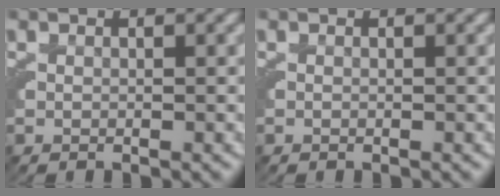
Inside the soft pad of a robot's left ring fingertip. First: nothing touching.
{"total": 0.0}